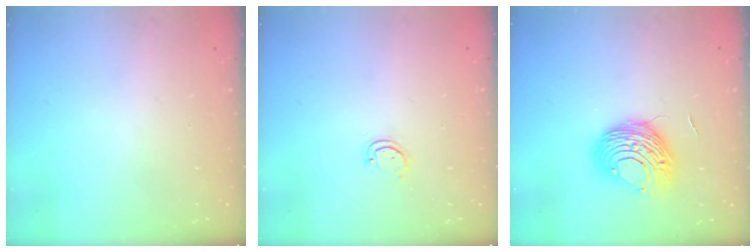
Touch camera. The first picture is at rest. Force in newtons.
{"total": 2.7, "press": 2.6, "slide": 0.3}
{"total": 10.4, "press": 10.4, "slide": 0.2}